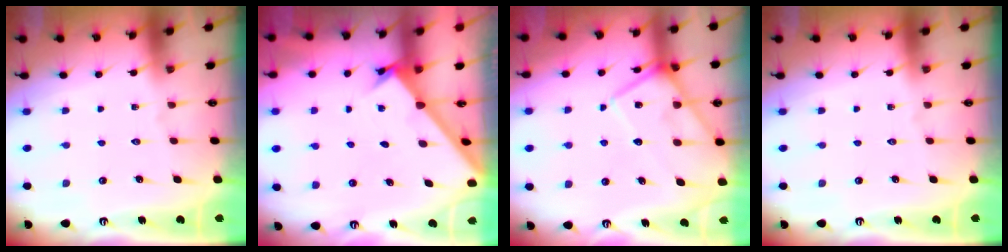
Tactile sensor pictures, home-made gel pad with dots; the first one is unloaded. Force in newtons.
{"total": 1.6, "press": 1.6, "slide": 0.1}
{"total": 13.1, "press": 13.0, "slide": 1.1}
{"total": 0.0}